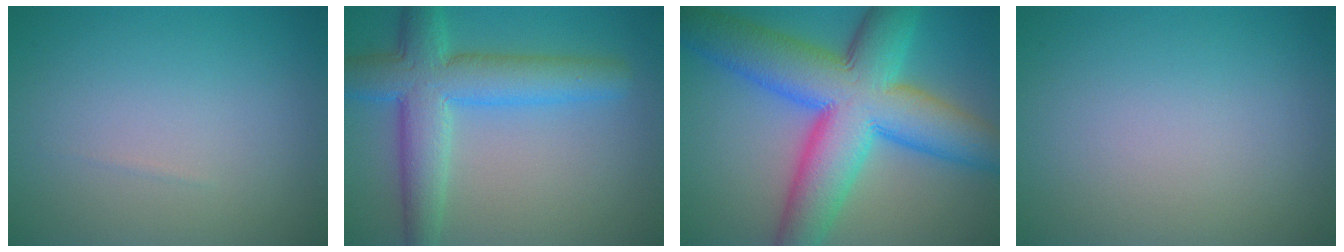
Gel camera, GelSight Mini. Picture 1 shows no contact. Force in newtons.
{"total": 7.3, "press": 7.3, "slide": 0.3}
{"total": 13.6, "press": 13.6, "slide": 0.2}
{"total": 0.0}